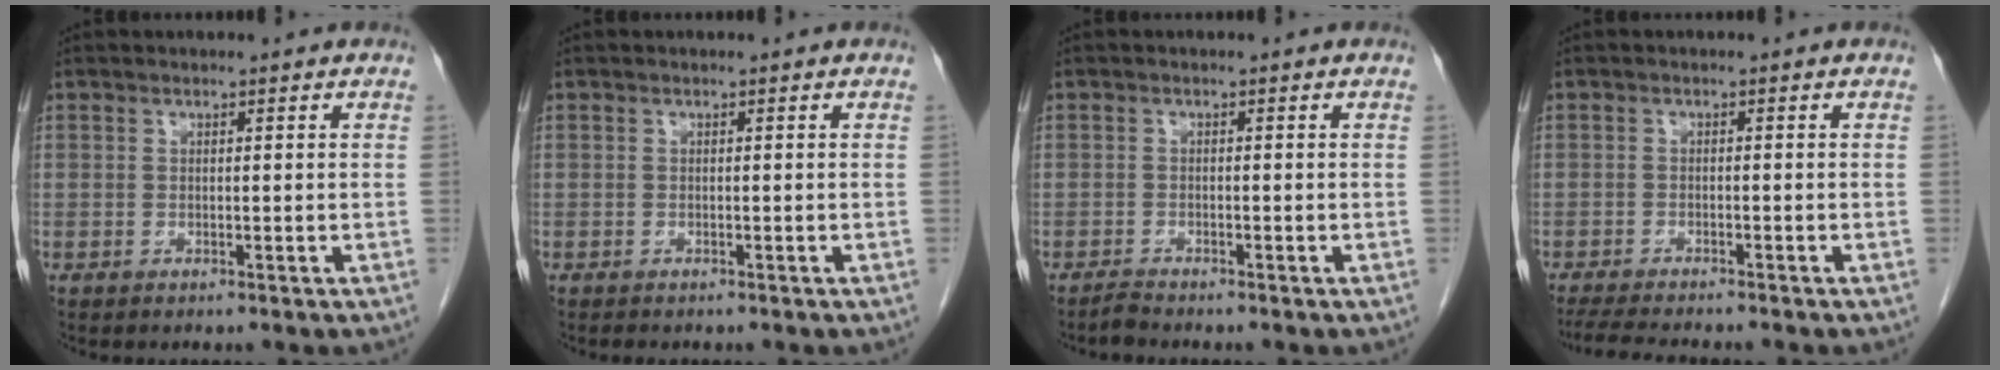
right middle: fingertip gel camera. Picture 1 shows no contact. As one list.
[{"total": 0.8, "force": [-0.7, 0.2, 0.3], "torque": [-0.011, -0.003, -0.009]}, {"total": 1.2, "force": [-1.2, -0.1, 0.1], "torque": [-0.008, -0.005, -0.023]}, {"total": 8.0, "force": [-7.1, 0.8, 3.8], "torque": [-0.057, -0.016, -0.110]}]